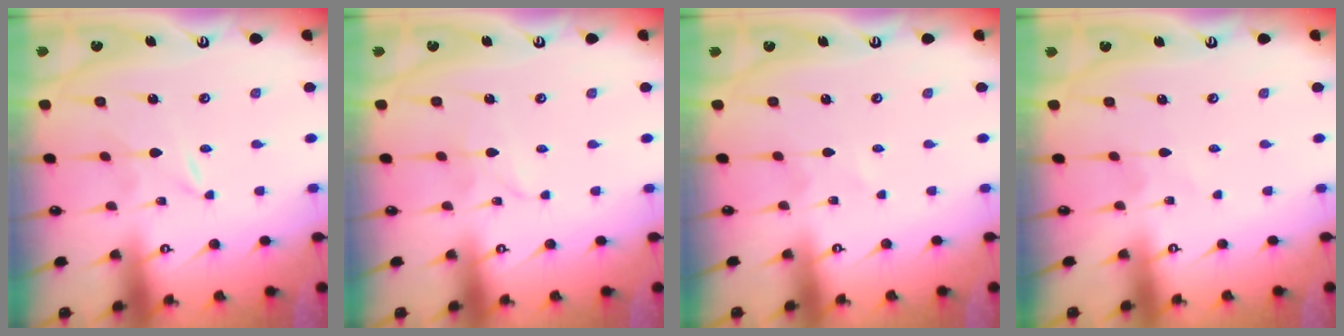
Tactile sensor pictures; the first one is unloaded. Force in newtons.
{"total": 2.7, "press": 2.7, "slide": 0.3}
{"total": 0.0}
{"total": 1.1, "press": 1.1, "slide": 0.1}